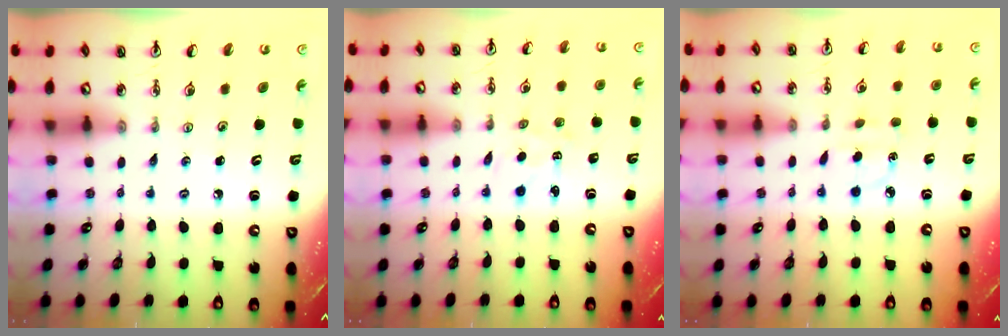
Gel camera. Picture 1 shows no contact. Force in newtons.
{"total": 1.8, "press": 1.7, "slide": 0.3}
{"total": 3.8, "press": 3.8, "slide": 0.5}